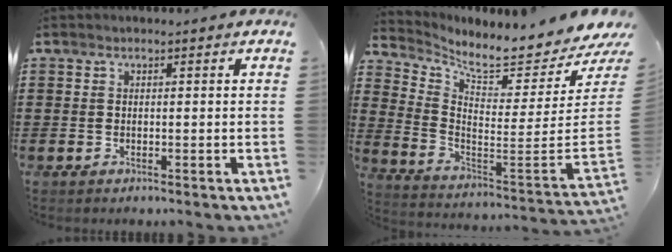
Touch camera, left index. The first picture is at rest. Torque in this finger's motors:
{"motor_torque": [0.00, -2.14, 0.34, 0.07]}